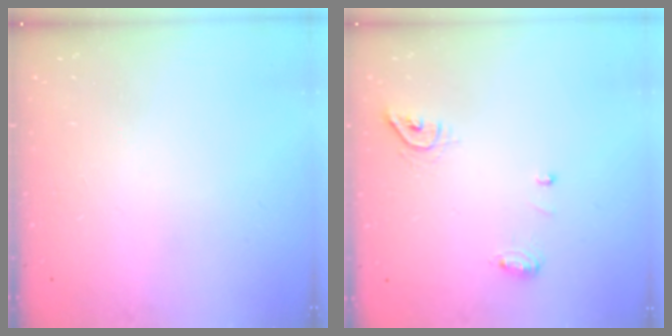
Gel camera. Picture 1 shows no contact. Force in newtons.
{"total": 8.5, "press": 7.0, "slide": 4.8}